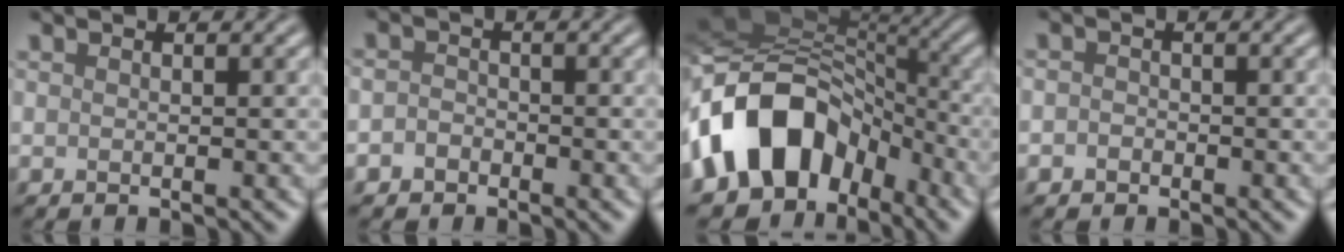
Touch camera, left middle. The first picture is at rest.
{"total": 1.4, "force": [-0.8, 1.1, 0.4], "torque": [0.007, 0.005, -0.023]}
{"total": 12.8, "force": [-4.0, 9.3, 7.9], "torque": [-0.142, 0.017, -0.086]}
{"total": 1.1, "force": [-0.5, 1.0, 0.3], "torque": [0.011, 0.003, -0.015]}